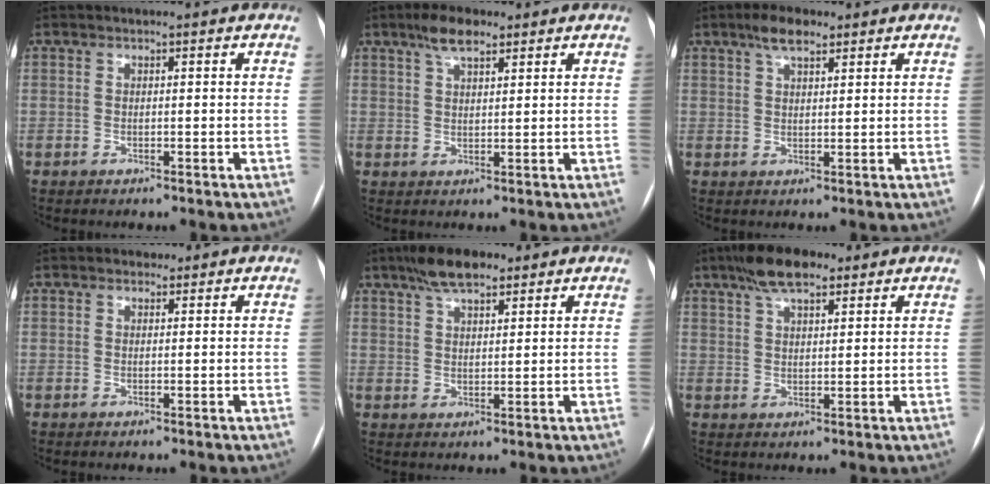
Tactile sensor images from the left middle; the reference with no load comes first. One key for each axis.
{"total": 4.8, "fx": 3.4, "fy": 1.5, "fz": 3.1, "tx": -0.064, "ty": 0.011, "tz": 0.061}
{"total": 4.3, "fx": 3.0, "fy": 1.4, "fz": 2.8, "tx": -0.057, "ty": 0.010, "tz": 0.055}
{"total": 0.9, "fx": 0.7, "fy": 0.5, "fz": 0.1, "tx": -0.002, "ty": -0.001, "tz": 0.008}
{"total": 6.7, "fx": 4.9, "fy": 2.1, "fz": 4.1, "tx": -0.081, "ty": 0.015, "tz": 0.086}
{"total": 7.6, "fx": 5.2, "fy": 2.4, "fz": 4.9, "tx": -0.096, "ty": 0.017, "tz": 0.091}